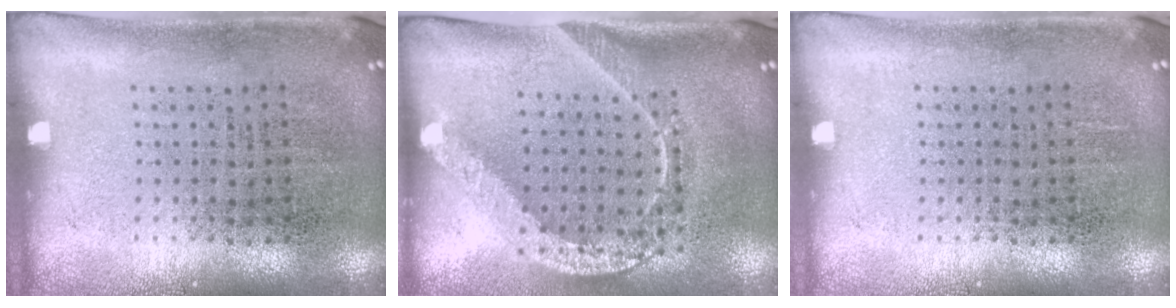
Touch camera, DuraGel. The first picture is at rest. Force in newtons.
{"total": 2.0, "press": 1.6, "slide": 1.3}
{"total": 0.0}